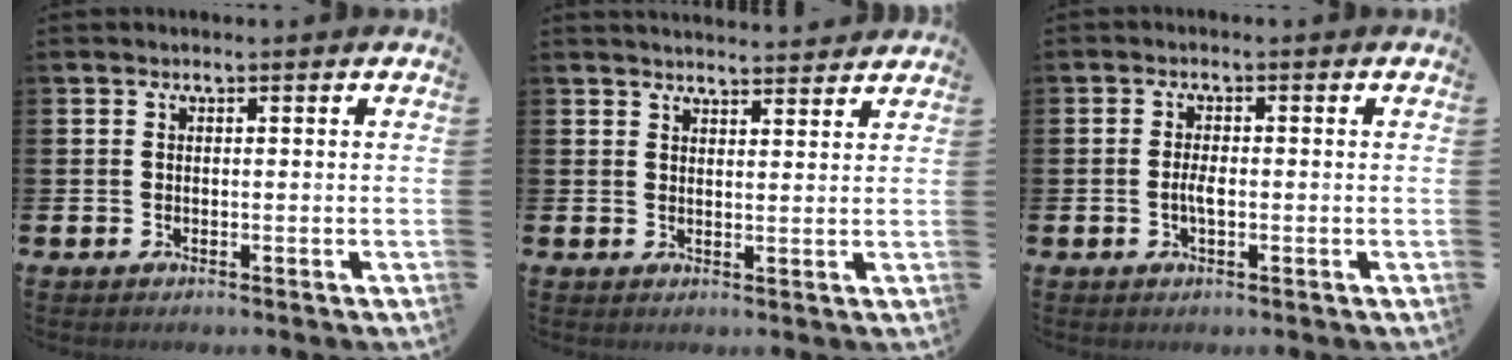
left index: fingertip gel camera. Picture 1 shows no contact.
{"total": 3.1, "force": [3.1, 0.1, 0.0], "torque": [-0.007, -0.018, 0.056]}
{"total": 2.1, "force": [-0.5, 0.8, 1.9], "torque": [-0.032, 0.000, -0.011]}